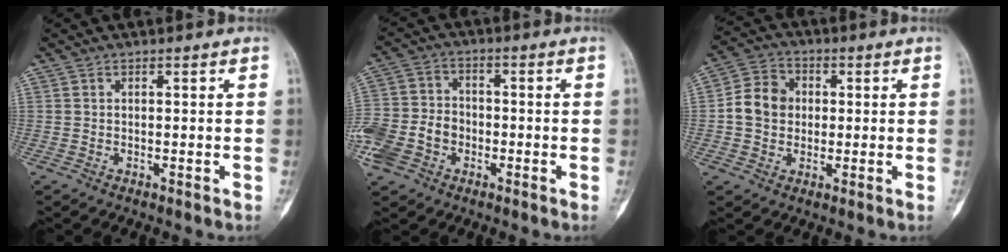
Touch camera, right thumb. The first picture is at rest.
{"total": 12.1, "force": [-3.5, 9.5, 6.5], "torque": [-0.157, 0.015, -0.063]}
{"total": 8.2, "force": [0.1, 7.1, 4.2], "torque": [-0.058, 0.017, -0.008]}